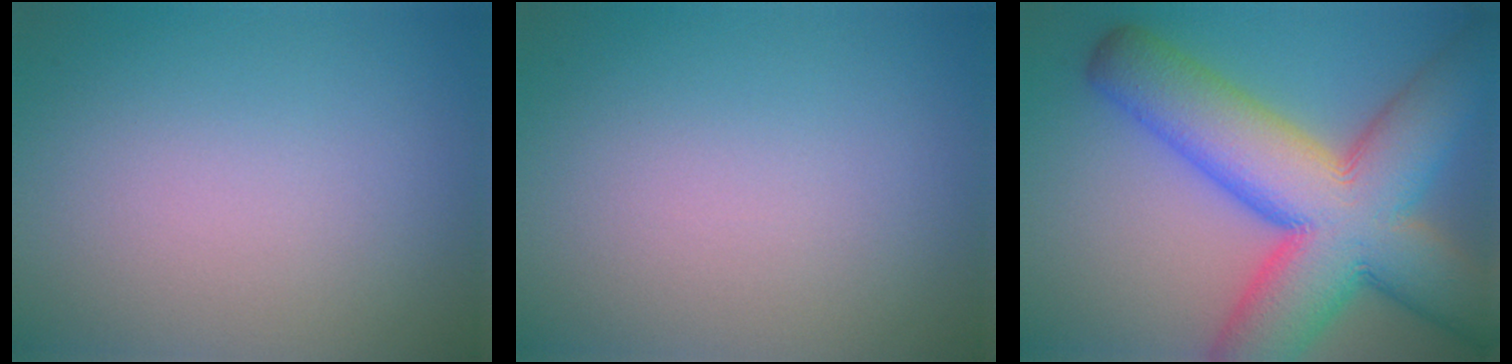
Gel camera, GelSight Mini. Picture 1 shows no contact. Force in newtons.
{"total": 0.0}
{"total": 14.8, "press": 14.8, "slide": 0.6}